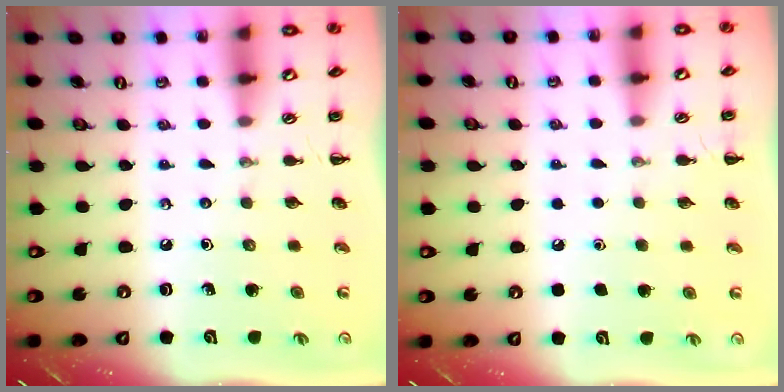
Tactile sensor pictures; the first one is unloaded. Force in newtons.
{"total": 1.8, "press": 1.8, "slide": 0.1}